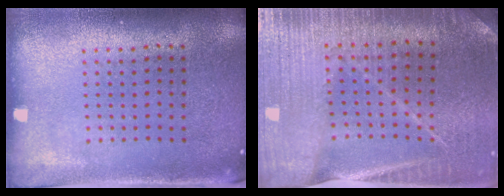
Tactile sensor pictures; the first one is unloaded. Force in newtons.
{"total": 3.0, "press": 3.0, "slide": 0.2}